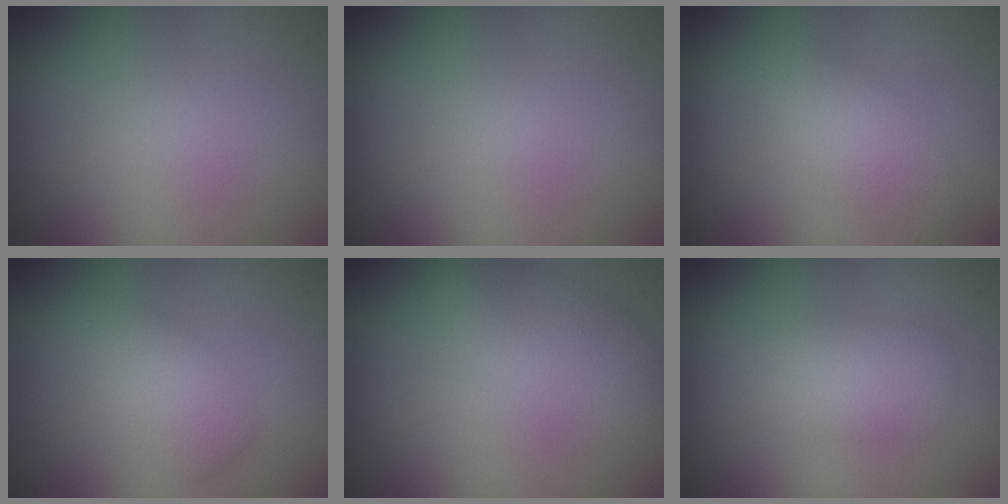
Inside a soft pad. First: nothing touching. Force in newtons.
{"total": 0.0}
{"total": 2.5, "press": 2.5, "slide": 0.0}
{"total": 2.7, "press": 2.7, "slide": 0.1}
{"total": 3.0, "press": 3.0, "slide": 0.2}
{"total": 3.0, "press": 3.0, "slide": 0.1}